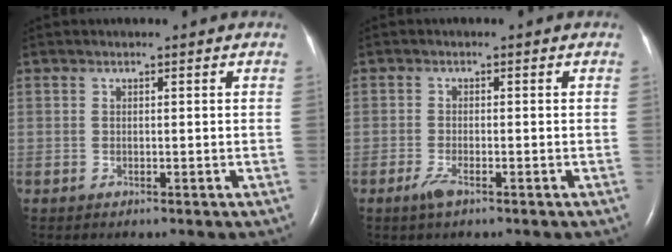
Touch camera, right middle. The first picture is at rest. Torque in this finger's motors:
{"motor_torque": [0.33, -0.17, 0.10, 0.03]}